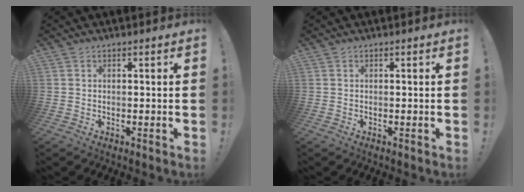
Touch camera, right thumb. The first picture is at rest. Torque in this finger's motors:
{"motor_torque": [-0.09, -0.09, 0.04, 0.04, 0.03]}